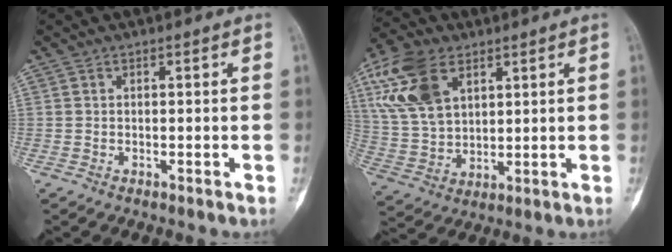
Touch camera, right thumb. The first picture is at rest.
{"total": 14.7, "force": [6.5, 9.0, 9.6], "torque": [-0.186, -0.012, 0.134]}